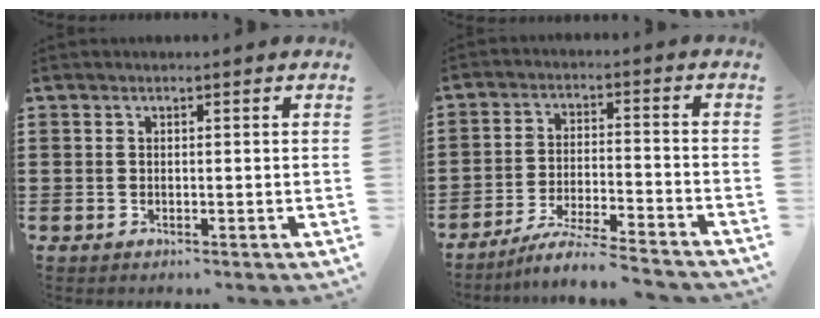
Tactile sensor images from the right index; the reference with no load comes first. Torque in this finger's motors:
{"motor_torque": [1.32, 0.82, 0.14, 0.10]}